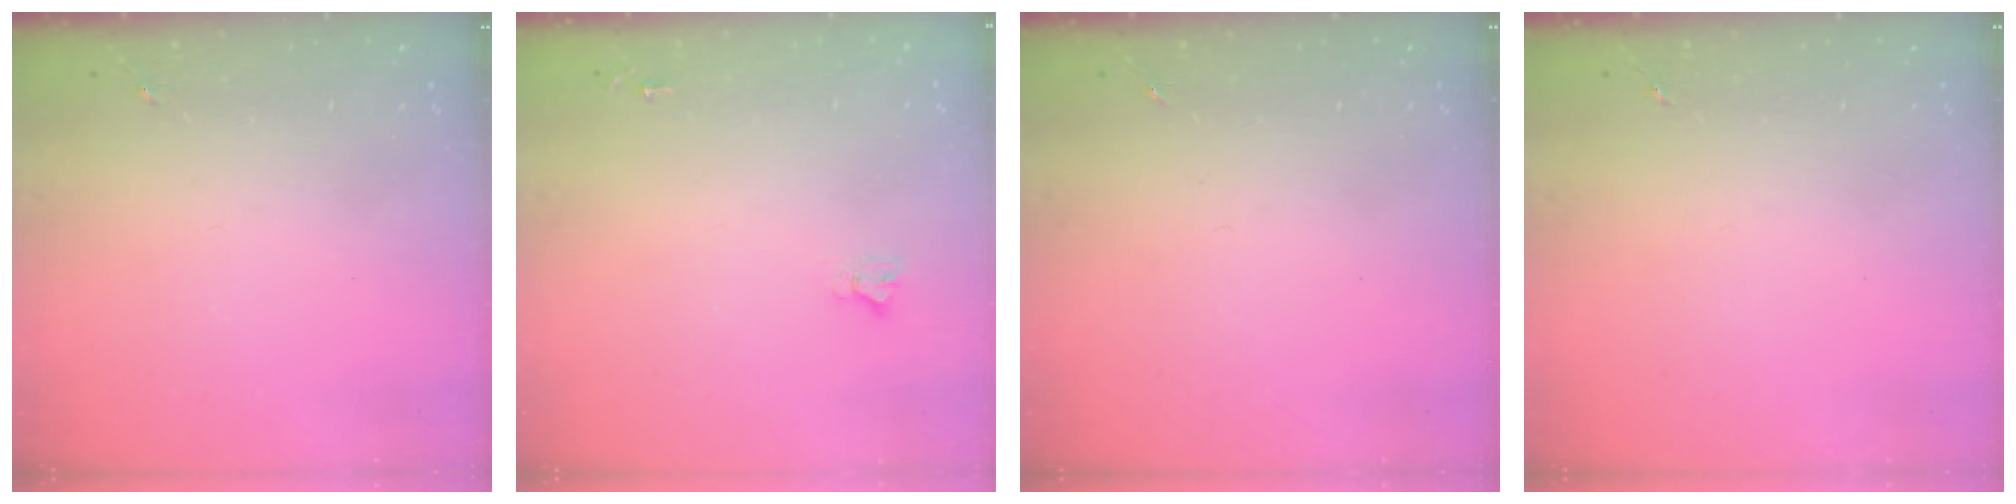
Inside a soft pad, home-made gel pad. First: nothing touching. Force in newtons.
{"total": 2.0, "press": 2.0, "slide": 0.2}
{"total": 0.0}
{"total": 0.0}